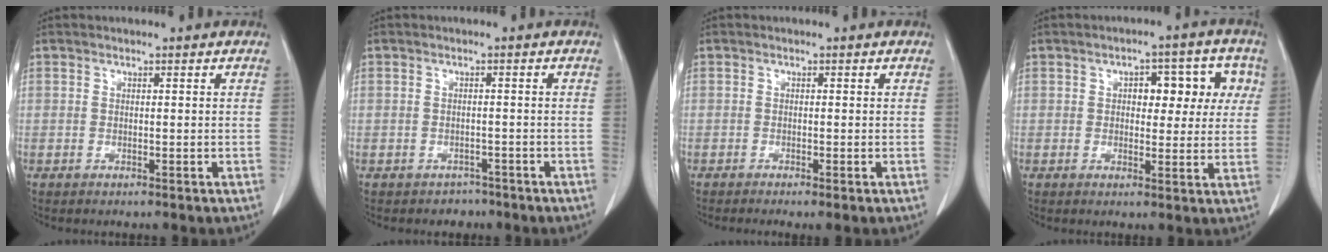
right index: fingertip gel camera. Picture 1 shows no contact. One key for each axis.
{"total": 2.2, "fx": -1.6, "fy": 1.5, "fz": -0.2, "tx": -0.009, "ty": 0.008, "tz": -0.022}
{"total": 1.3, "fx": -0.8, "fy": 0.1, "fz": 1.0, "tx": -0.022, "ty": -0.005, "tz": -0.014}
{"total": 8.1, "fx": 2.3, "fy": 4.1, "fz": 6.6, "tx": -0.071, "ty": 0.028, "tz": 0.028}